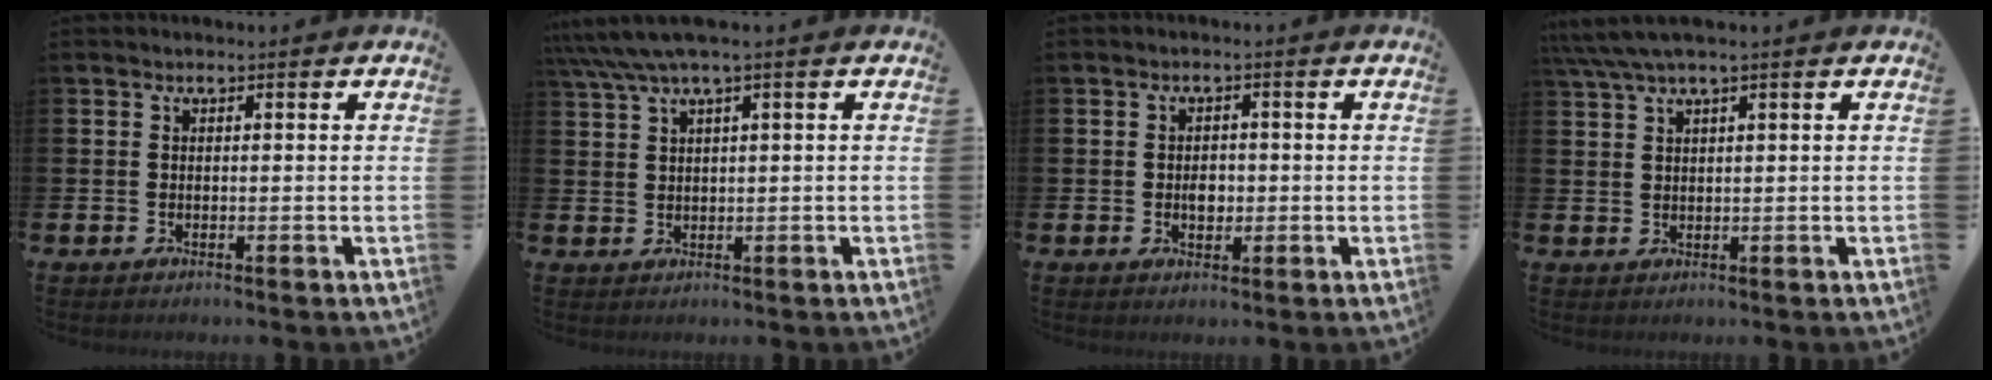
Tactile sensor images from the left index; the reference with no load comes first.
{"total": 3.6, "force": [2.4, 0.1, 2.7], "torque": [-0.063, 0.001, 0.044]}
{"total": 2.3, "force": [-0.3, 1.7, 1.5], "torque": [-0.010, -0.003, -0.011]}
{"total": 3.1, "force": [2.2, 0.2, 2.2], "torque": [-0.051, 0.004, 0.042]}